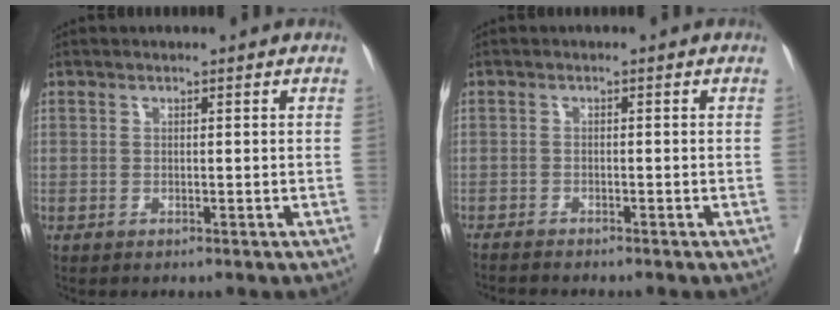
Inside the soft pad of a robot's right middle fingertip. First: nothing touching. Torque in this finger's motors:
{"motor_torque": [1.05, -1.10, -0.02, -0.05]}